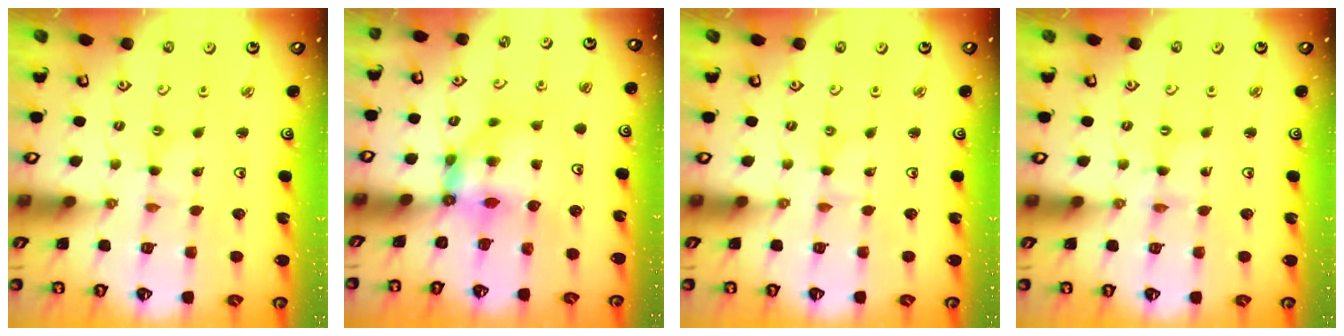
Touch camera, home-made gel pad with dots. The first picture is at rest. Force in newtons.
{"total": 6.3, "press": 6.3, "slide": 0.4}
{"total": 0.0}
{"total": 0.7, "press": 0.6, "slide": 0.2}